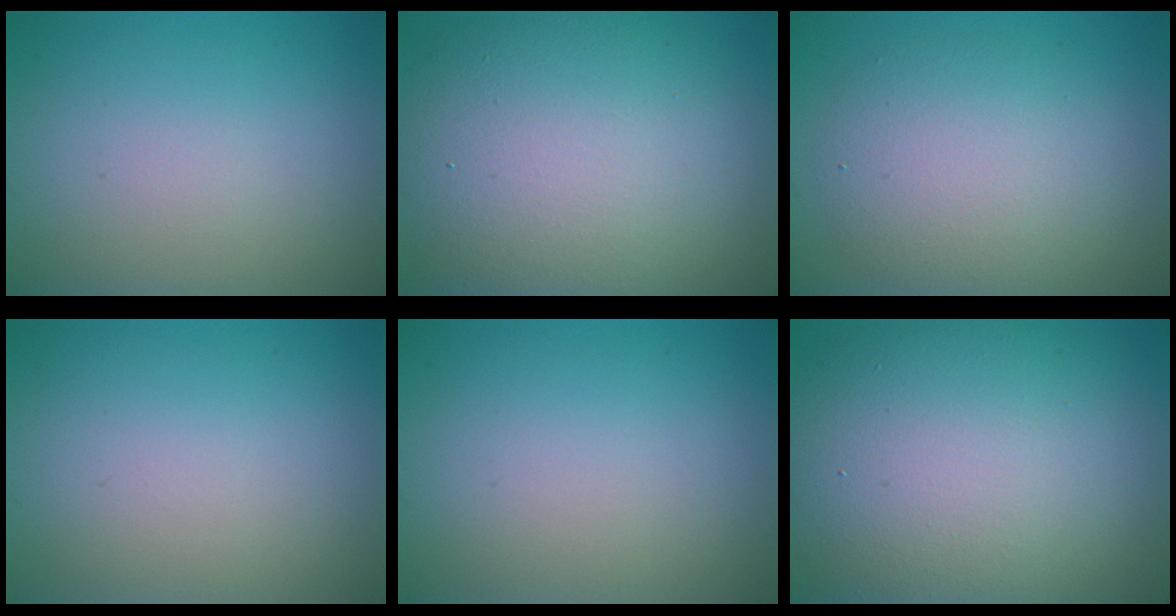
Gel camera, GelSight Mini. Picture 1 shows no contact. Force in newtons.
{"total": 13.2, "press": 13.2, "slide": 0.9}
{"total": 5.6, "press": 5.6, "slide": 0.2}
{"total": 0.0}
{"total": 0.0}
{"total": 14.7, "press": 14.6, "slide": 0.8}